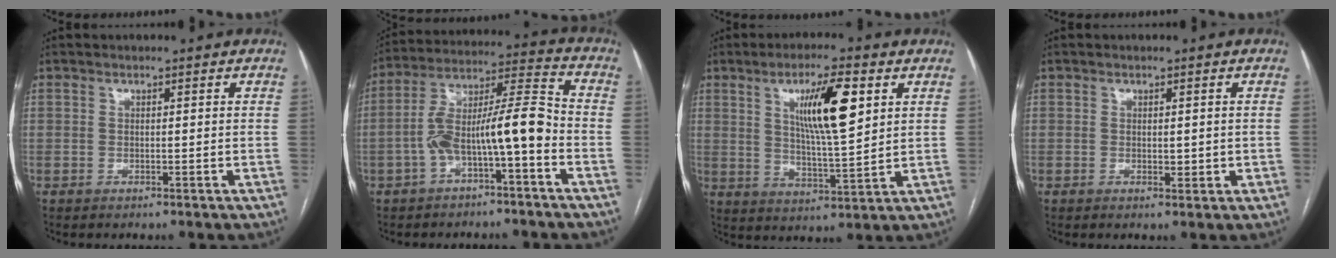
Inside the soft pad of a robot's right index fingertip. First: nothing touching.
{"total": 11.8, "force": [-3.7, 1.9, 11.0], "torque": [-0.199, 0.042, -0.060]}
{"total": 11.3, "force": [4.2, 1.6, 10.4], "torque": [-0.179, 0.000, 0.073]}
{"total": 1.7, "force": [-0.1, 1.0, 1.4], "torque": [-0.019, -0.001, 0.002]}